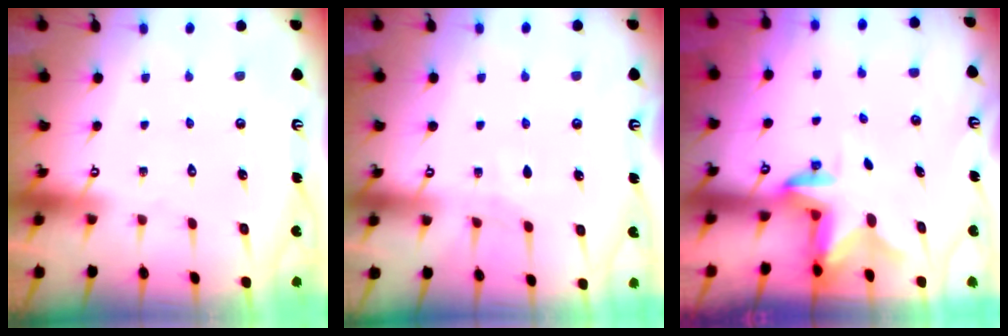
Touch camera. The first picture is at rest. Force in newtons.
{"total": 3.0, "press": 3.0, "slide": 0.5}
{"total": 2.4, "press": 2.4, "slide": 0.4}